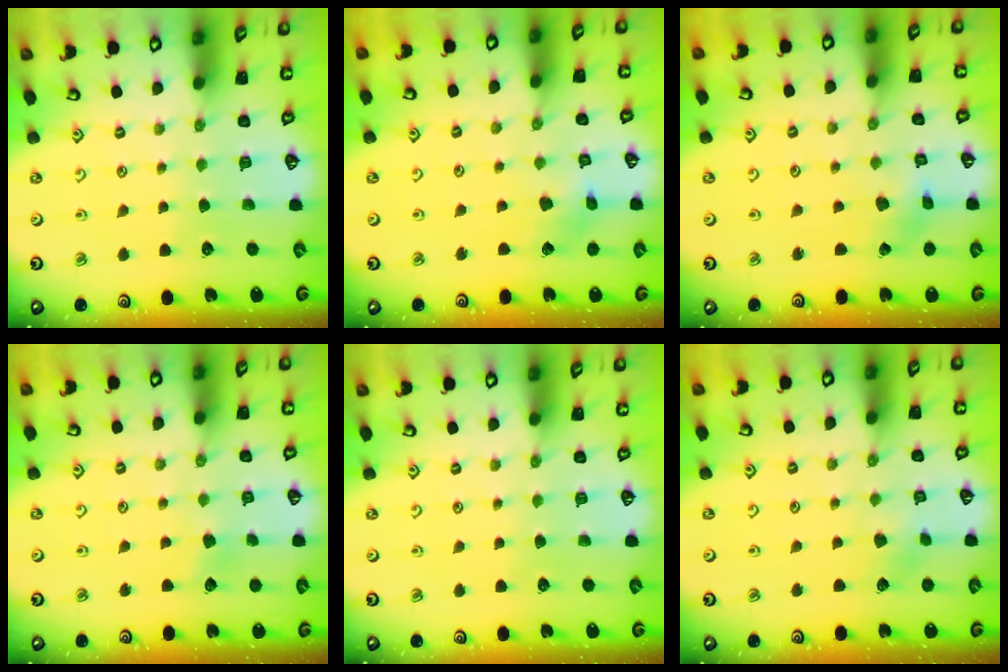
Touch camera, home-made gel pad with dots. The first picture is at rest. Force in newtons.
{"total": 4.5, "press": 4.5, "slide": 0.6}
{"total": 2.0, "press": 1.9, "slide": 0.4}
{"total": 3.7, "press": 3.7, "slide": 0.4}
{"total": 0.0}
{"total": 3.5, "press": 3.5, "slide": 0.3}